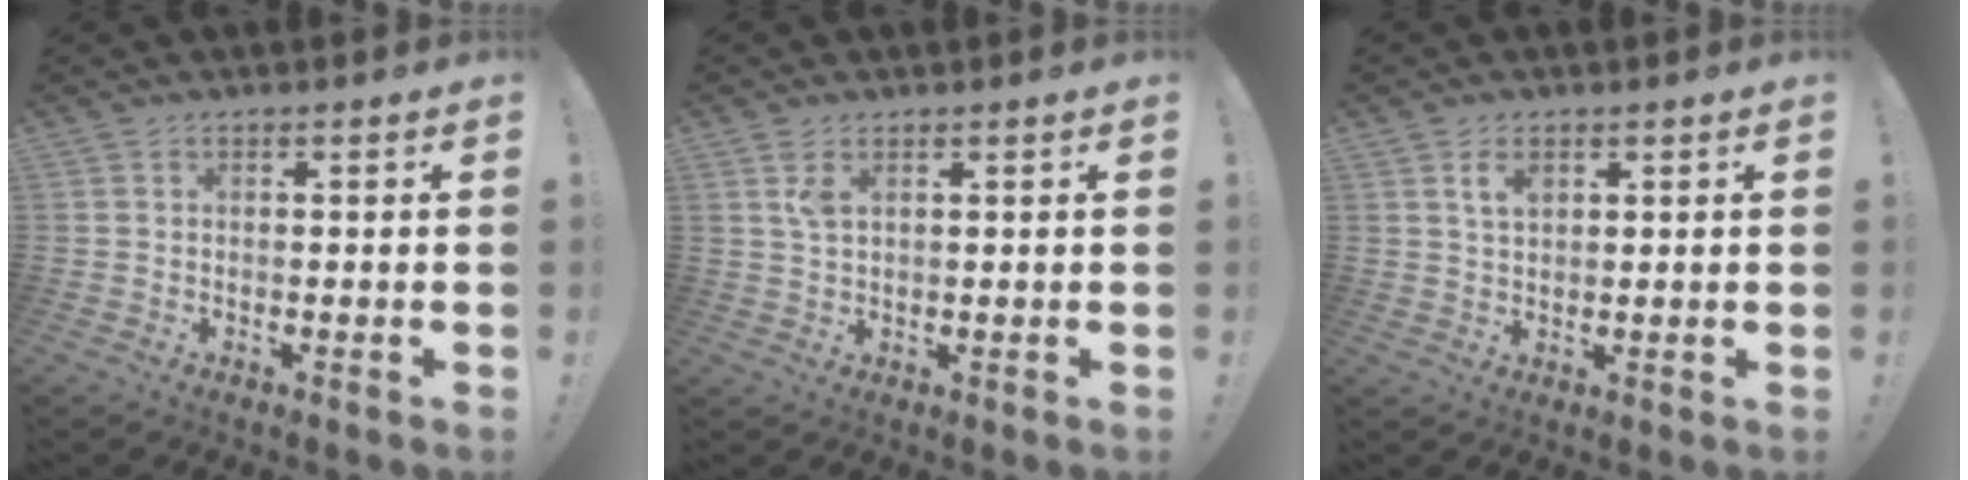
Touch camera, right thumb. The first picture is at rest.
{"total": 3.2, "force": [1.5, 1.3, 2.4], "torque": [-0.041, -0.003, 0.024]}
{"total": 4.0, "force": [2.4, 2.3, 2.3], "torque": [-0.036, -0.004, 0.041]}